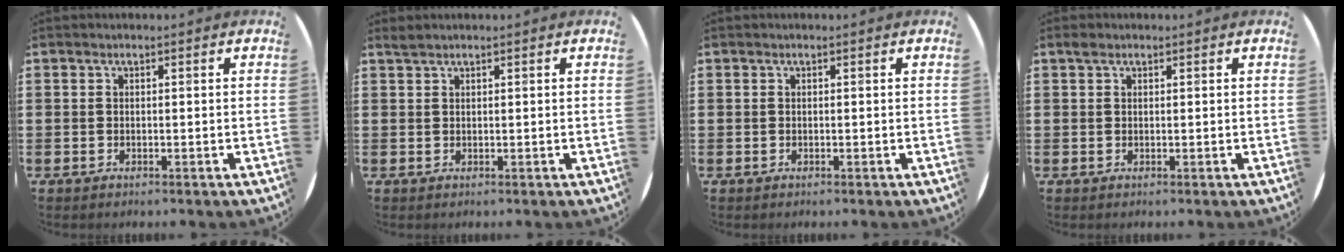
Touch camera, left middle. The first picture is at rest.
{"total": 0.8, "force": [0.8, -0.1, 0.2], "torque": [-0.005, 0.000, 0.015]}
{"total": 0.0}
{"total": 0.8, "force": [0.6, 0.5, 0.2], "torque": [0.001, 0.000, 0.011]}